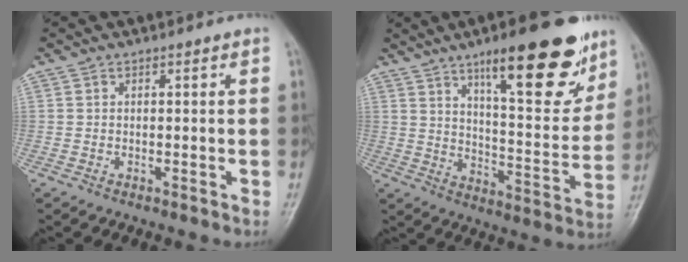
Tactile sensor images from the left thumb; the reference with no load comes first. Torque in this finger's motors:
{"motor_torque": [2.49, 1.59, 1.61, -1.16, 0.11]}